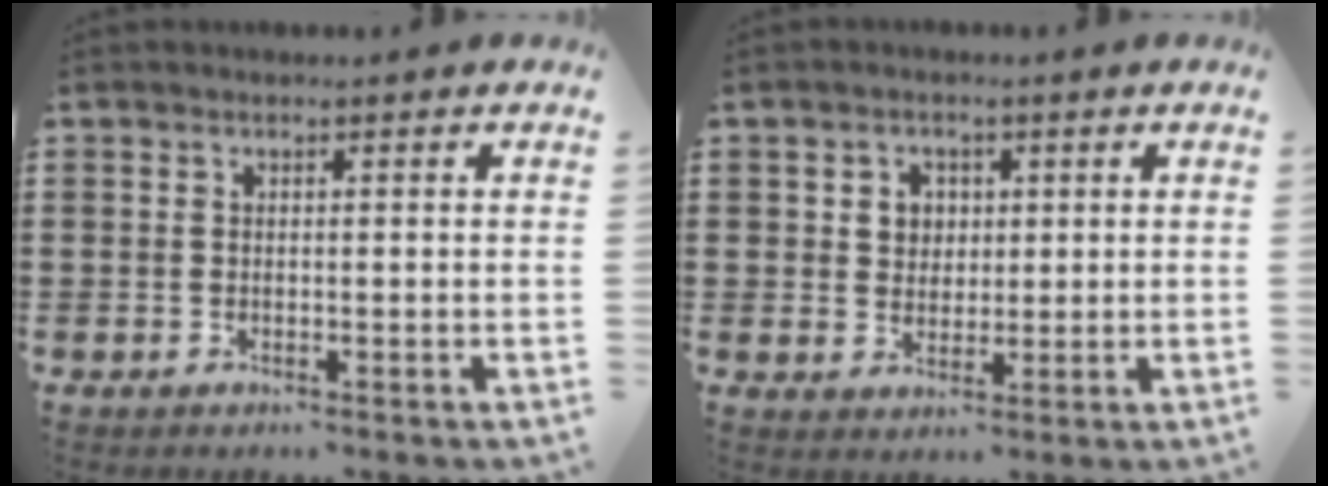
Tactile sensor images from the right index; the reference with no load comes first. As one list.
[{"total": 3.1, "force": [0.9, 2.8, 0.8], "torque": [-0.029, 0.011, 0.013]}]